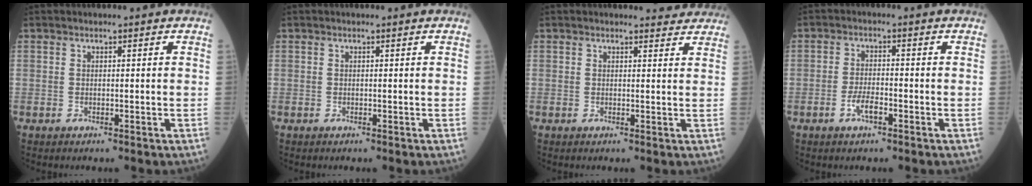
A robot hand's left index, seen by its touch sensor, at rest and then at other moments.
{"total": 0.0}
{"total": 2.9, "force": [2.9, 0.6, 0.1], "torque": [-0.001, -0.004, 0.022]}
{"total": 3.2, "force": [-1.7, 0.9, 2.6], "torque": [-0.052, 0.000, -0.033]}